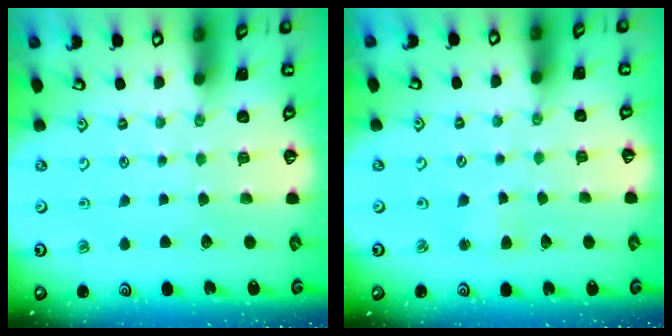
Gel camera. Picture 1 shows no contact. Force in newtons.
{"total": 3.1, "press": 3.1, "slide": 0.4}